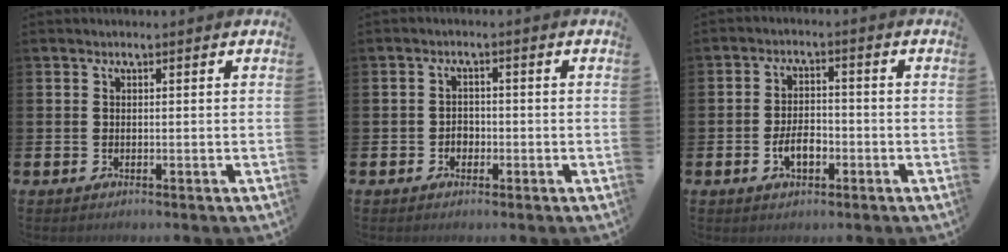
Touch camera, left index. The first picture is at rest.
{"total": 1.8, "force": [-0.7, 1.6, 0.6], "torque": [-0.009, 0.001, -0.018]}
{"total": 4.0, "force": [-1.4, 2.2, 3.1], "torque": [-0.041, 0.002, -0.028]}